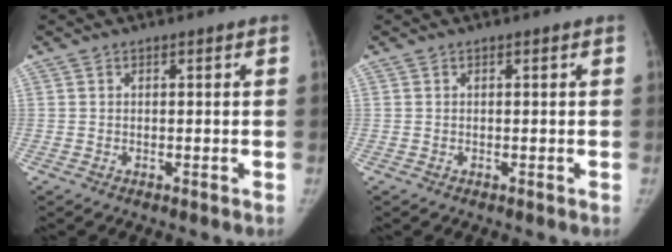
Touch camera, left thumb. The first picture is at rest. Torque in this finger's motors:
{"motor_torque": [0.10, 0.01, 0.33, -0.23, 0.05]}